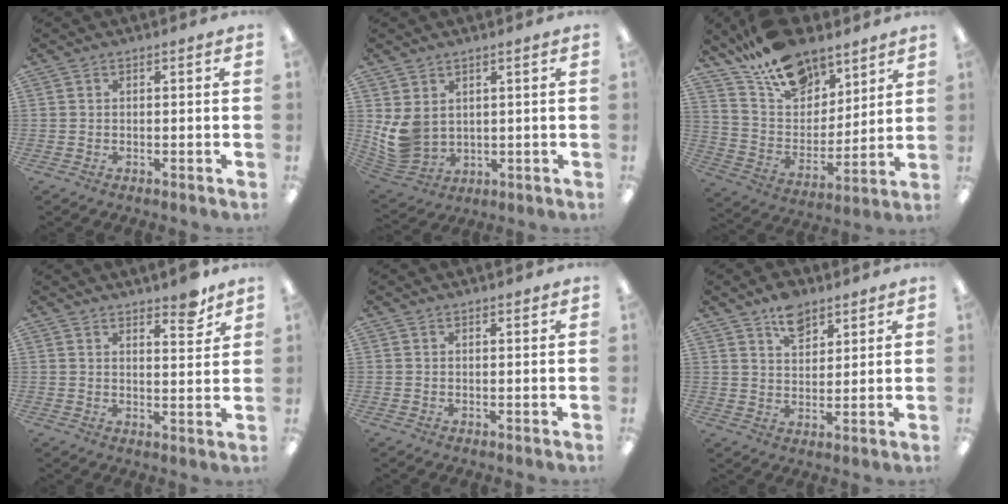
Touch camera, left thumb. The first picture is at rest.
{"total": 7.7, "force": [2.0, 6.0, 4.4], "torque": [-0.111, -0.015, 0.040]}
{"total": 18.2, "force": [13.5, 9.6, 7.4], "torque": [-0.141, -0.087, 0.248]}
{"total": 5.5, "force": [4.8, 1.4, 2.5], "torque": [-0.021, -0.036, 0.078]}
{"total": 0.9, "force": [0.9, 0.2, 0.2], "torque": [-0.005, -0.002, 0.016]}
{"total": 7.7, "force": [5.5, 4.3, 3.2], "torque": [-0.041, -0.025, 0.097]}